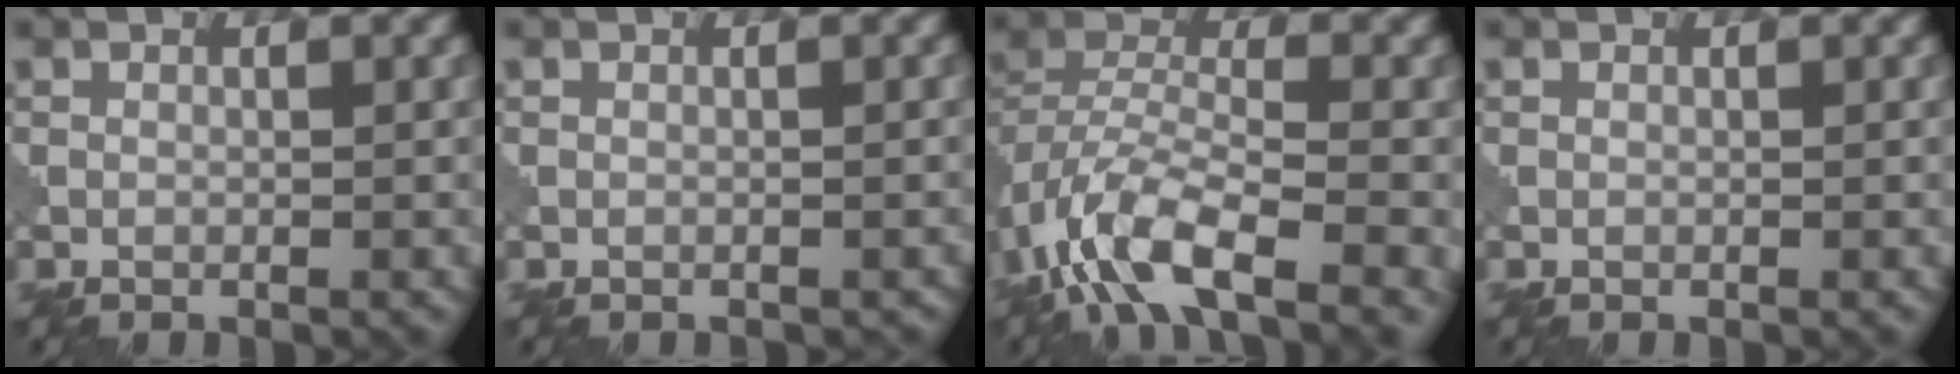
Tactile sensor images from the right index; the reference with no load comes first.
{"total": 0.7, "force": [-0.7, 0.2, 0.1], "torque": [-0.002, -0.004, -0.008]}
{"total": 10.0, "force": [-5.2, 4.2, 7.4], "torque": [-0.142, 0.000, -0.107]}
{"total": 0.0}